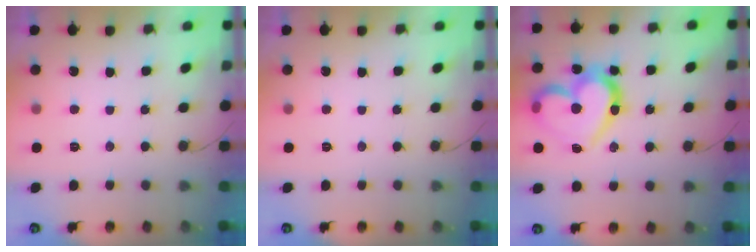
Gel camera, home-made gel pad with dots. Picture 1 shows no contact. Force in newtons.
{"total": 0.0}
{"total": 19.4, "press": 19.4, "slide": 1.4}